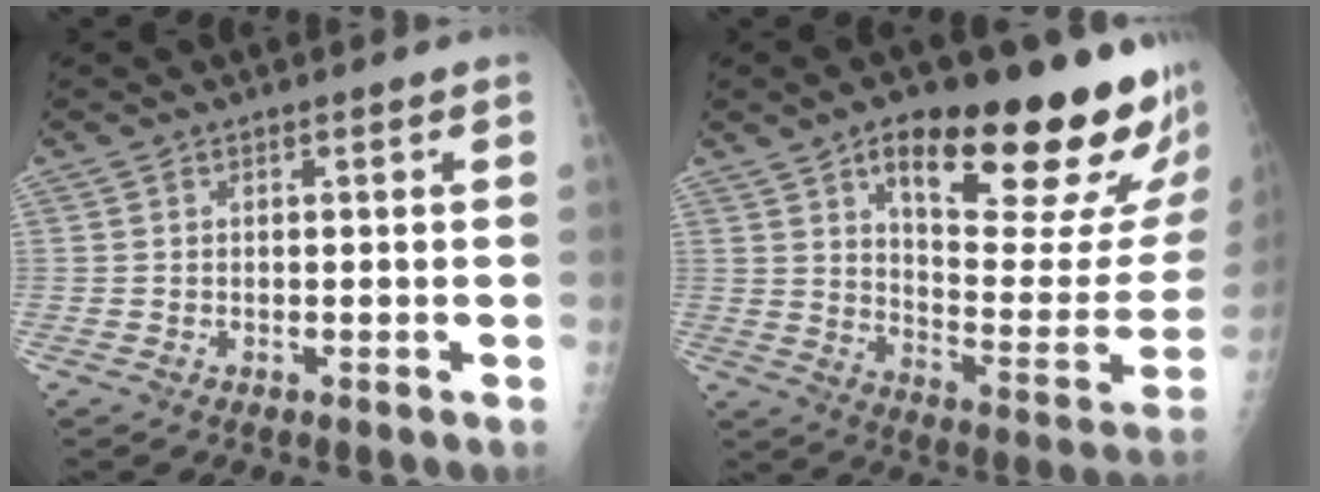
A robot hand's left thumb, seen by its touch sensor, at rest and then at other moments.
{"total": 28.6, "force": [17.0, 8.2, 21.5], "torque": [-0.249, -0.068, 0.251]}